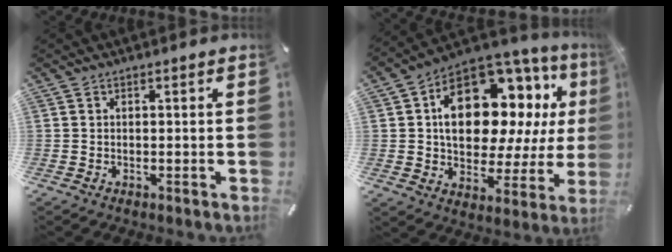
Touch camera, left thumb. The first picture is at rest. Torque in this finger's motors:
{"motor_torque": [2.41, 2.60, 0.93, -0.49, 0.58]}